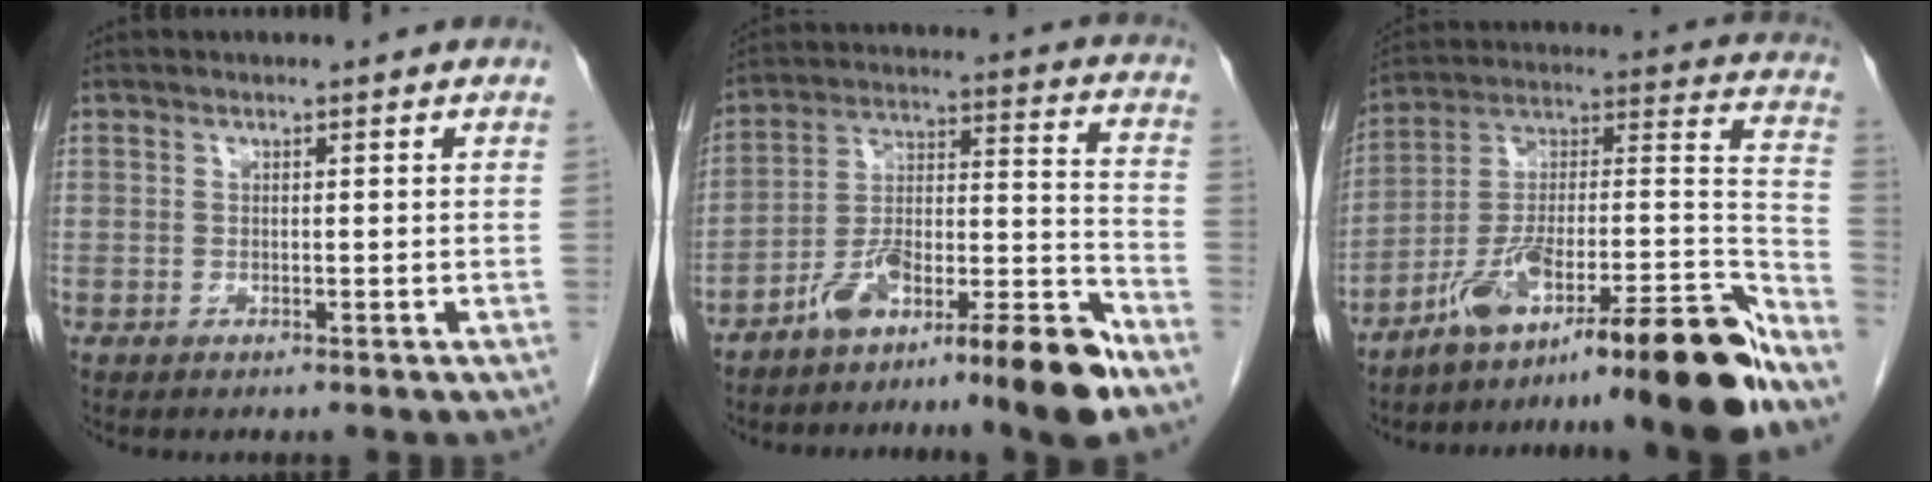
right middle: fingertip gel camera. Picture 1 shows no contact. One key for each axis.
{"total": 14.2, "fx": -10.6, "fy": 0.6, "fz": 9.5, "tx": -0.157, "ty": 0.029, "tz": -0.174}
{"total": 25.5, "fx": -19.0, "fy": 1.5, "fz": 16.9, "tx": -0.200, "ty": 0.018, "tz": -0.312}